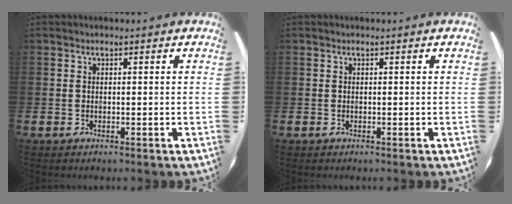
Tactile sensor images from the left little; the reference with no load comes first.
{"total": 0.0}